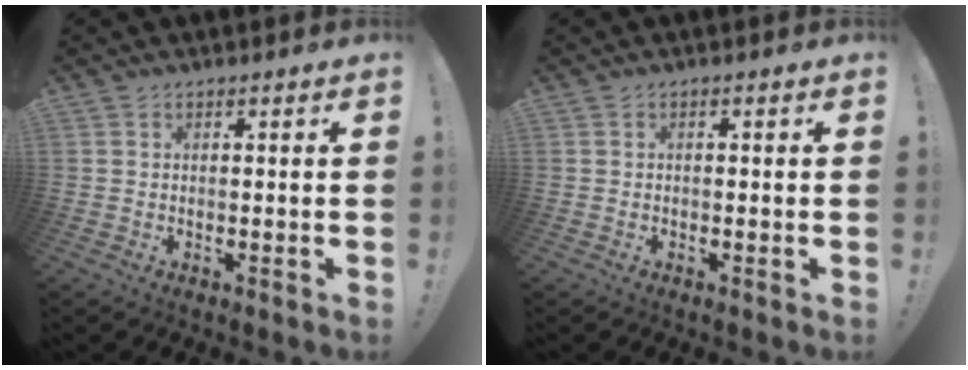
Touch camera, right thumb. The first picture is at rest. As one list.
[{"total": 0.0}]